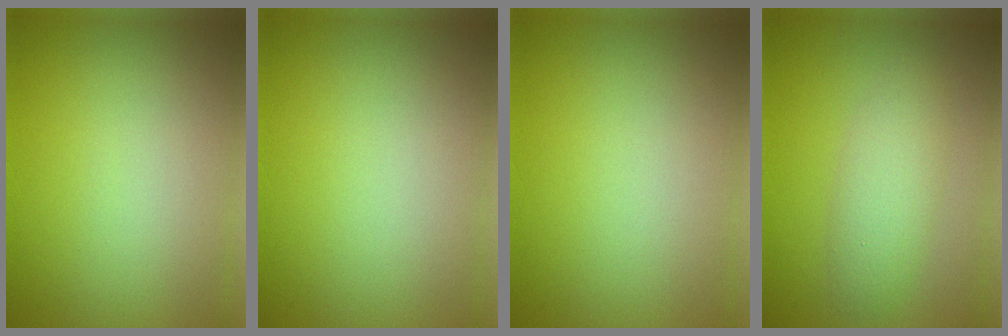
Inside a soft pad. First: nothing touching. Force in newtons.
{"total": 0.0}
{"total": 0.0}
{"total": 2.0, "press": 1.9, "slide": 0.2}